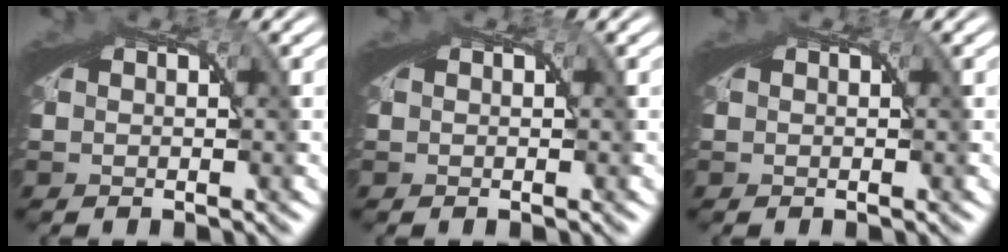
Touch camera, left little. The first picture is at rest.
{"total": 0.0}
{"total": 0.0}